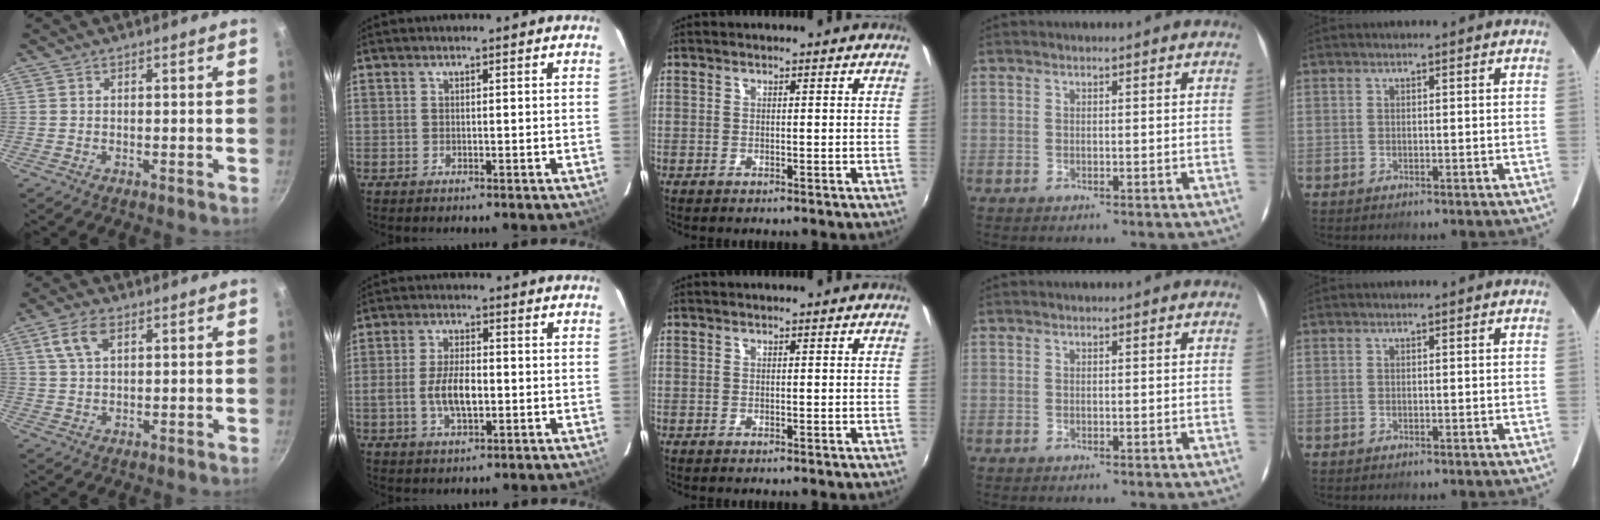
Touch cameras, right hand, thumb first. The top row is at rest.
{"thumb": {"total": 6.0, "force": [2.5, 3.2, 4.4], "torque": [-0.079, 0.005, 0.049]}, "index": {"total": 6.9, "force": [-1.3, 3.0, 6.1], "torque": [-0.121, 0.000, -0.021]}}